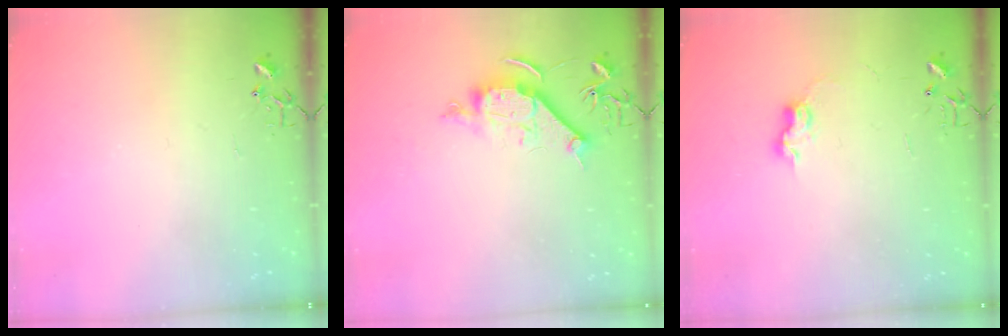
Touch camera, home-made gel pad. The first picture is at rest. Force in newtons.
{"total": 10.4, "press": 10.4, "slide": 0.9}
{"total": 7.4, "press": 7.4, "slide": 0.4}